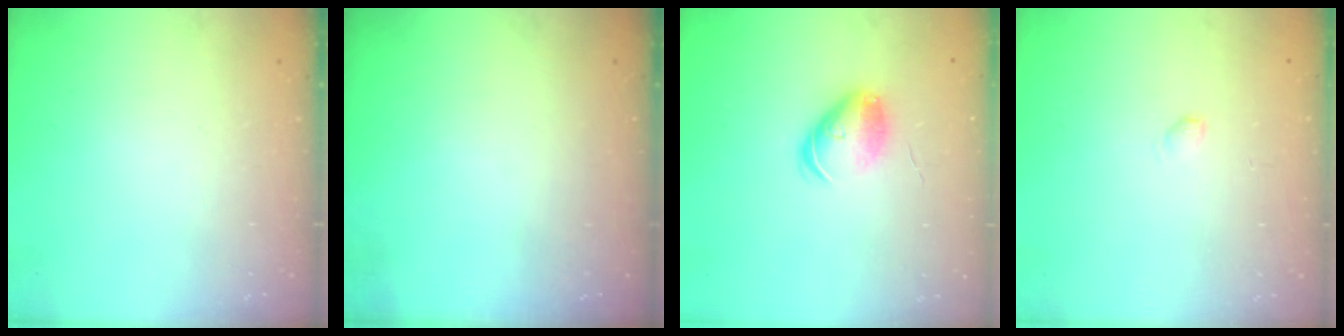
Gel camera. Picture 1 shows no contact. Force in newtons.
{"total": 0.0}
{"total": 8.6, "press": 8.5, "slide": 1.0}
{"total": 2.5, "press": 2.5, "slide": 0.4}